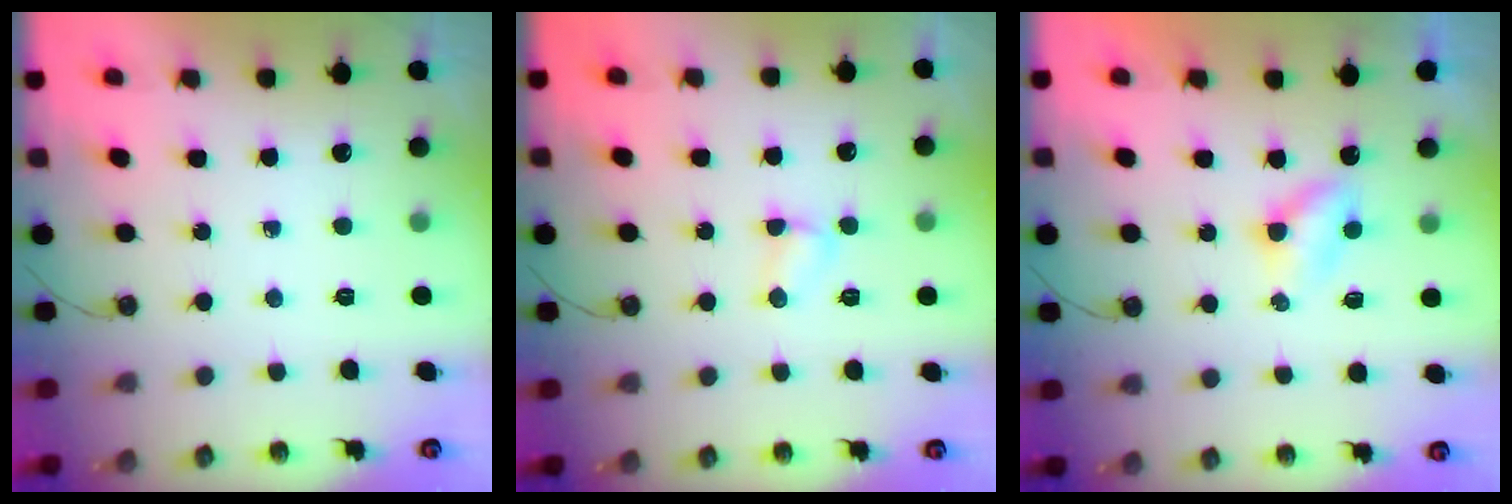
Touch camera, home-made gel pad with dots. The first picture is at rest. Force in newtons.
{"total": 2.9, "press": 2.9, "slide": 0.3}
{"total": 3.8, "press": 3.8, "slide": 0.5}